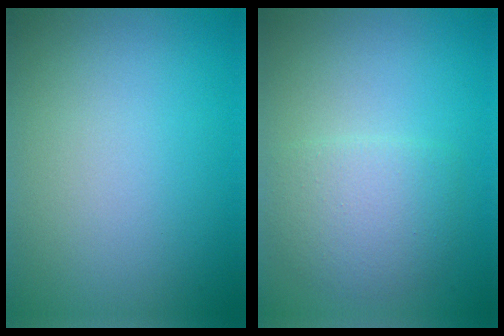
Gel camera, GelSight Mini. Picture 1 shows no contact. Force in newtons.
{"total": 3.3, "press": 3.3, "slide": 0.2}